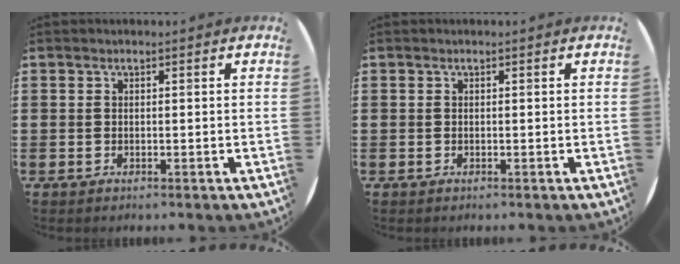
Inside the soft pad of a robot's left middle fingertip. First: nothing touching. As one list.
[{"total": 0.0}]